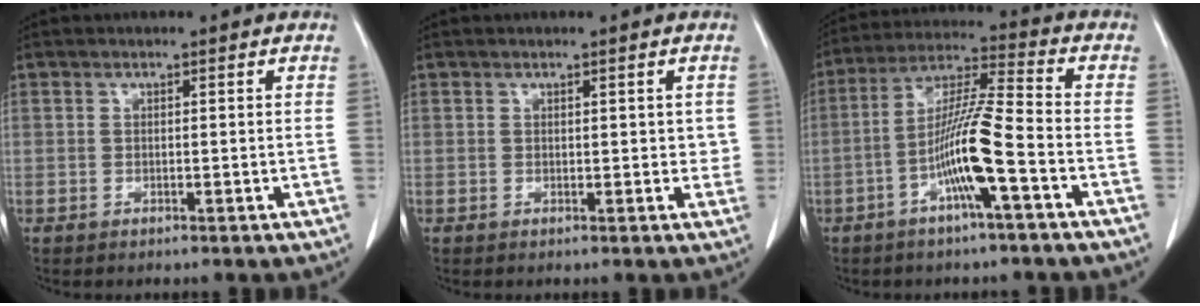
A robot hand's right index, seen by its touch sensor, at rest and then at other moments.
{"total": 3.2, "force": [1.1, 2.1, 2.2], "torque": [-0.008, -0.006, 0.011]}
{"total": 11.0, "force": [-4.1, -0.1, 10.2], "torque": [-0.200, 0.009, -0.080]}